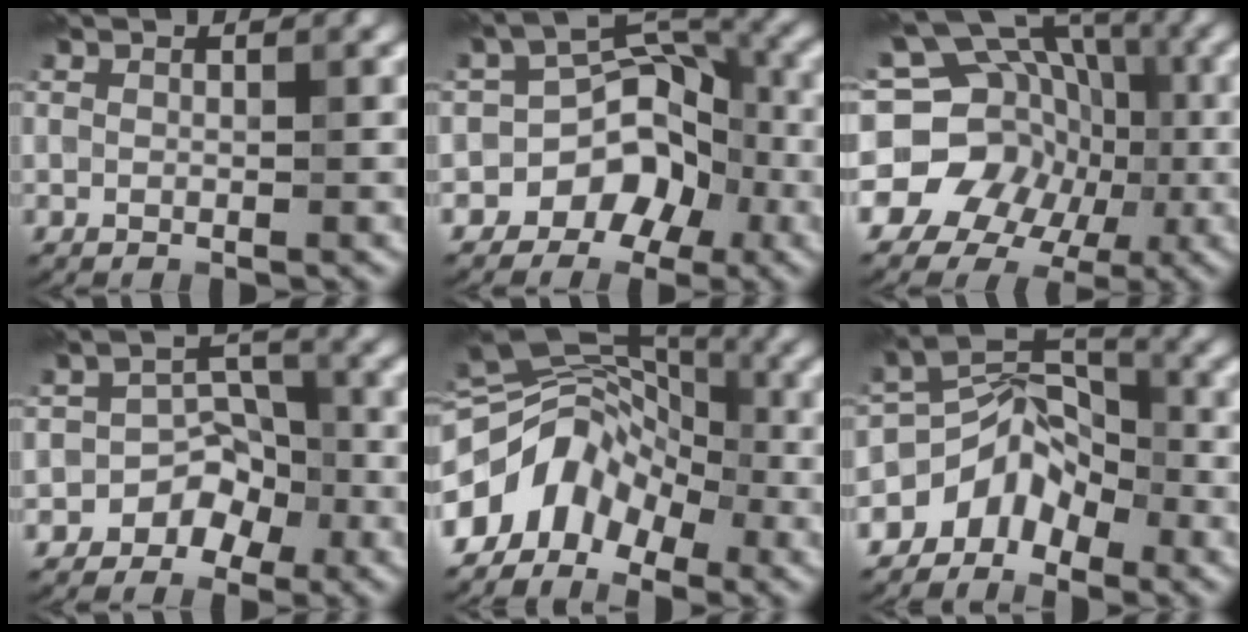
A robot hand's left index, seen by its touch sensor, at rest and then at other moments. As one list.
[{"total": 5.3, "force": [-2.4, 4.0, 2.5], "torque": [-0.015, 0.016, -0.039]}, {"total": 13.9, "force": [-2.4, 12.5, 5.6], "torque": [-0.103, 0.020, -0.059]}, {"total": 3.3, "force": [-2.0, 2.5, 0.9], "torque": [0.016, 0.022, -0.040]}, {"total": 7.4, "force": [-3.5, 5.3, 3.8], "torque": [-0.057, 0.013, -0.078]}, {"total": 4.6, "force": [-2.9, 2.9, 2.0], "torque": [-0.018, 0.012, -0.065]}]